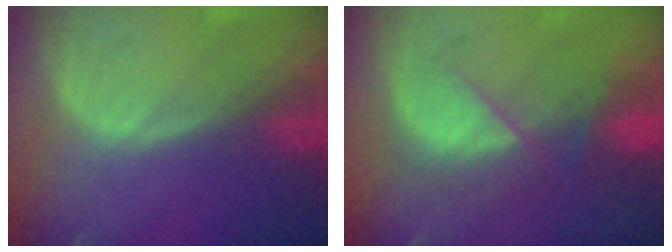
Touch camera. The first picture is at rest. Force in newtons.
{"total": 7.2, "press": 6.6, "slide": 2.9}